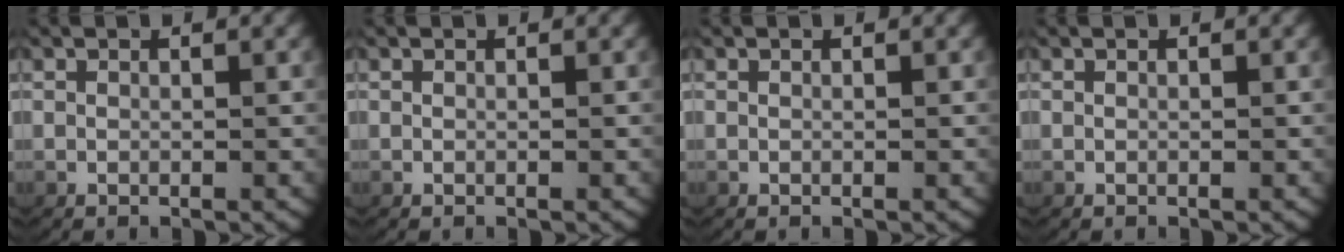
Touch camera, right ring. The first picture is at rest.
{"total": 0.0}
{"total": 0.0}
{"total": 0.0}